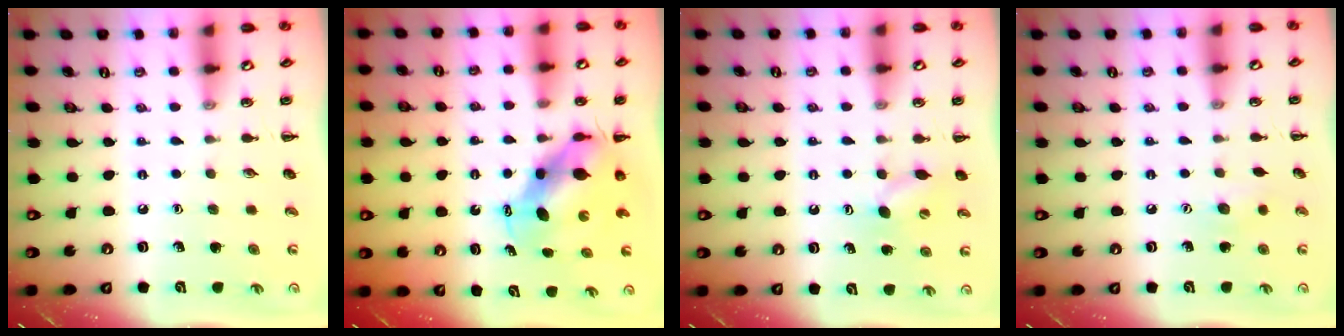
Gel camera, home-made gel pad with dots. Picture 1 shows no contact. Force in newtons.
{"total": 7.2, "press": 7.1, "slide": 1.4}
{"total": 6.4, "press": 6.2, "slide": 1.3}
{"total": 6.7, "press": 6.5, "slide": 1.4}